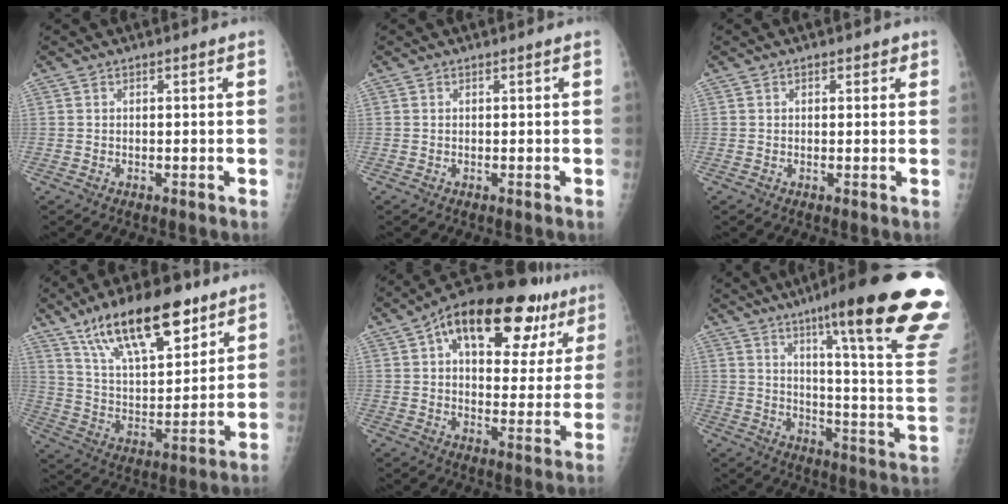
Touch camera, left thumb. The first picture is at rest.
{"total": 0.0}
{"total": 1.9, "force": [0.9, 1.3, 1.1], "torque": [0.000, 0.000, 0.009]}
{"total": 21.2, "force": [13.1, 8.3, 14.5], "torque": [-0.211, -0.046, 0.233]}
{"total": 24.6, "force": [12.0, 12.2, 17.8], "torque": [-0.227, 0.015, 0.172]}
{"total": 28.3, "force": [17.4, 2.8, 22.1], "torque": [-0.246, -0.077, 0.241]}